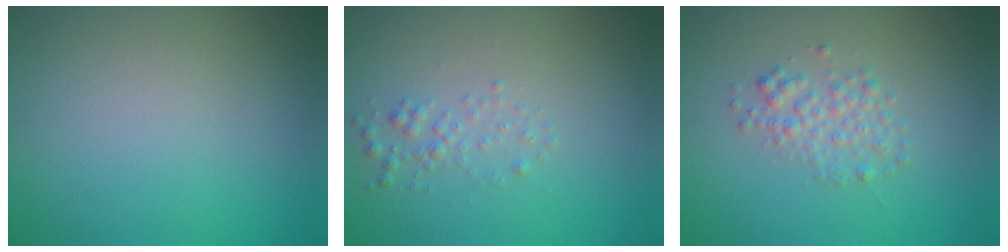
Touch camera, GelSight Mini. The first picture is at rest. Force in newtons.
{"total": 1.3, "press": 1.3, "slide": 0.0}
{"total": 2.1, "press": 2.1, "slide": 0.1}